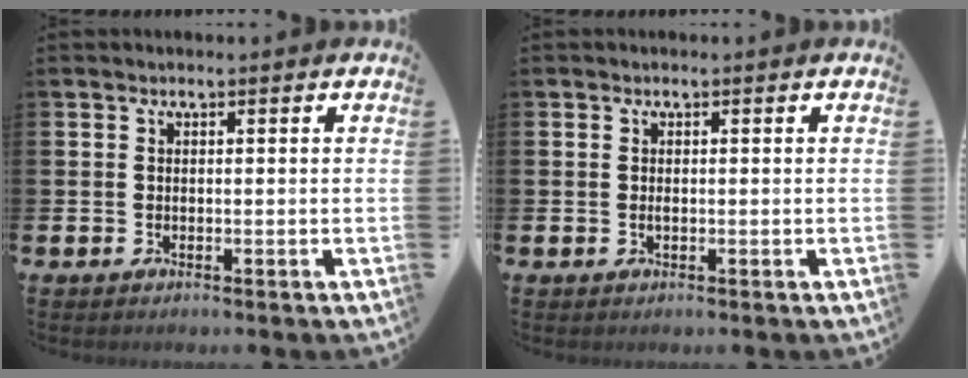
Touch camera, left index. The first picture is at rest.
{"total": 0.6, "force": [0.0, 0.3, 0.5], "torque": [-0.007, -0.001, -0.001]}